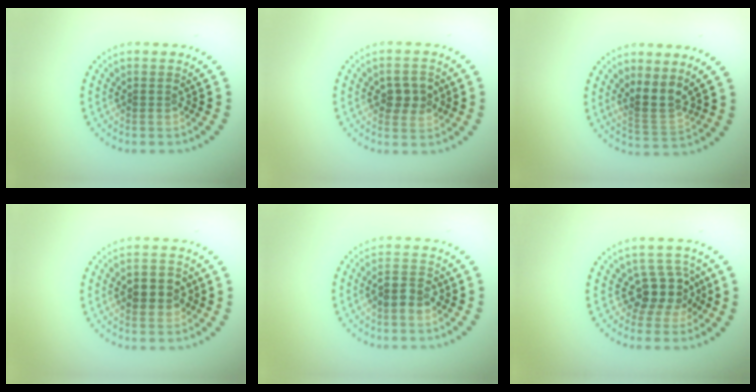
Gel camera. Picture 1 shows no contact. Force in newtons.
{"total": 2.8, "press": 2.8, "slide": 0.3}
{"total": 2.7, "press": 2.0, "slide": 1.7}
{"total": 3.6, "press": 3.6, "slide": 0.4}
{"total": 2.6, "press": 2.5, "slide": 0.4}
{"total": 3.6, "press": 2.9, "slide": 2.2}